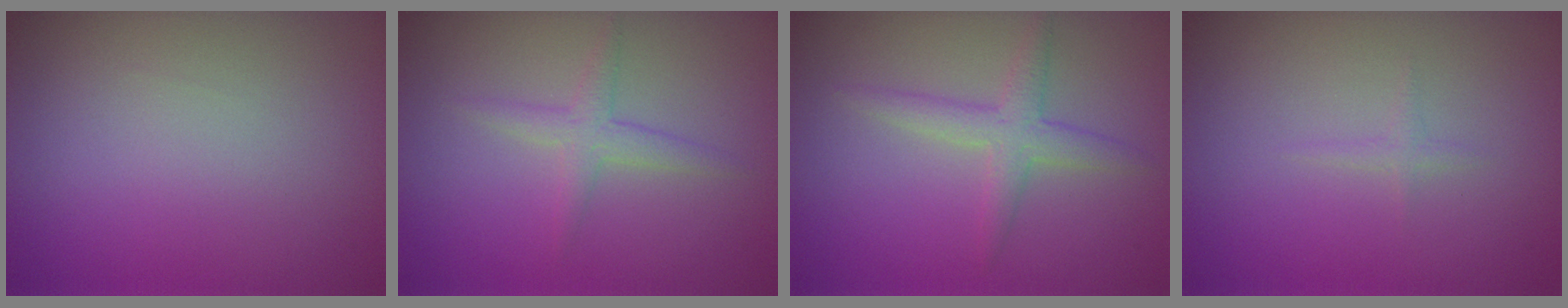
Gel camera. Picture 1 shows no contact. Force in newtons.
{"total": 1.8, "press": 1.8, "slide": 0.1}
{"total": 2.5, "press": 2.5, "slide": 0.1}
{"total": 0.6, "press": 0.6, "slide": 0.1}